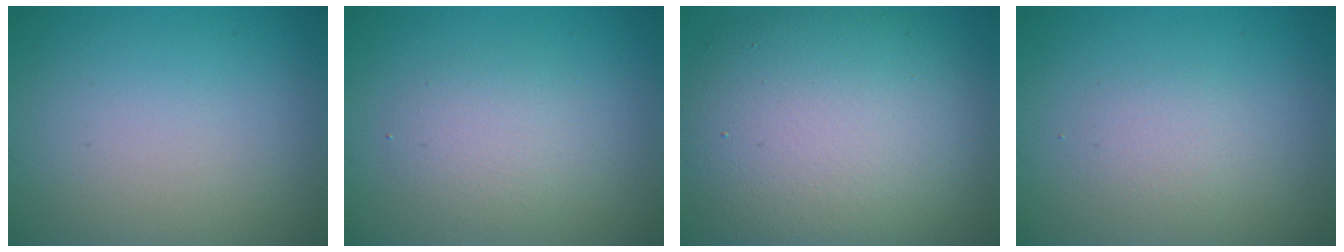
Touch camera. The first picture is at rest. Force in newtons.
{"total": 2.4, "press": 2.4, "slide": 0.2}
{"total": 12.1, "press": 12.1, "slide": 1.1}
{"total": 1.4, "press": 1.4, "slide": 0.1}